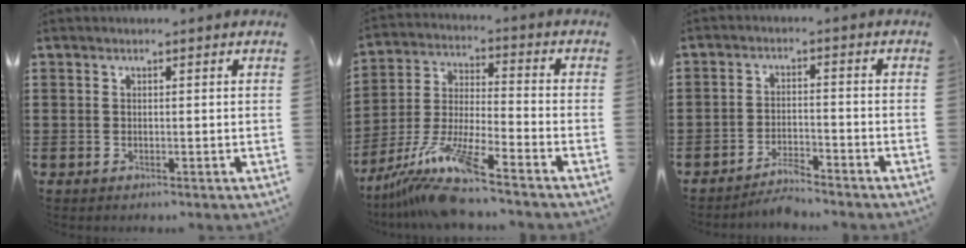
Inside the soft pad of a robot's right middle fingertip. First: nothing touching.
{"total": 11.8, "force": [-9.8, 0.2, 6.7], "torque": [-0.146, -0.006, -0.193]}
{"total": 3.7, "force": [-3.7, 0.2, 0.6], "torque": [-0.016, 0.003, -0.076]}